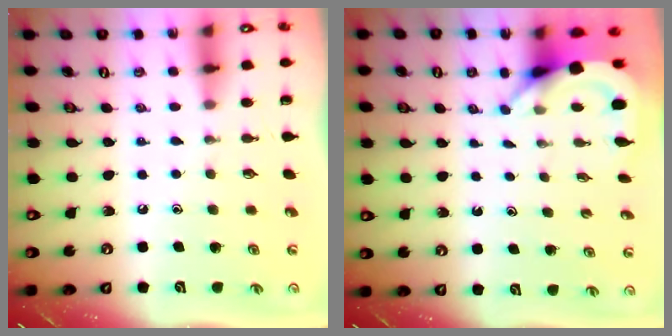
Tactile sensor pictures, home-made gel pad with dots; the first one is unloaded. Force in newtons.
{"total": 3.8, "press": 3.8, "slide": 0.3}